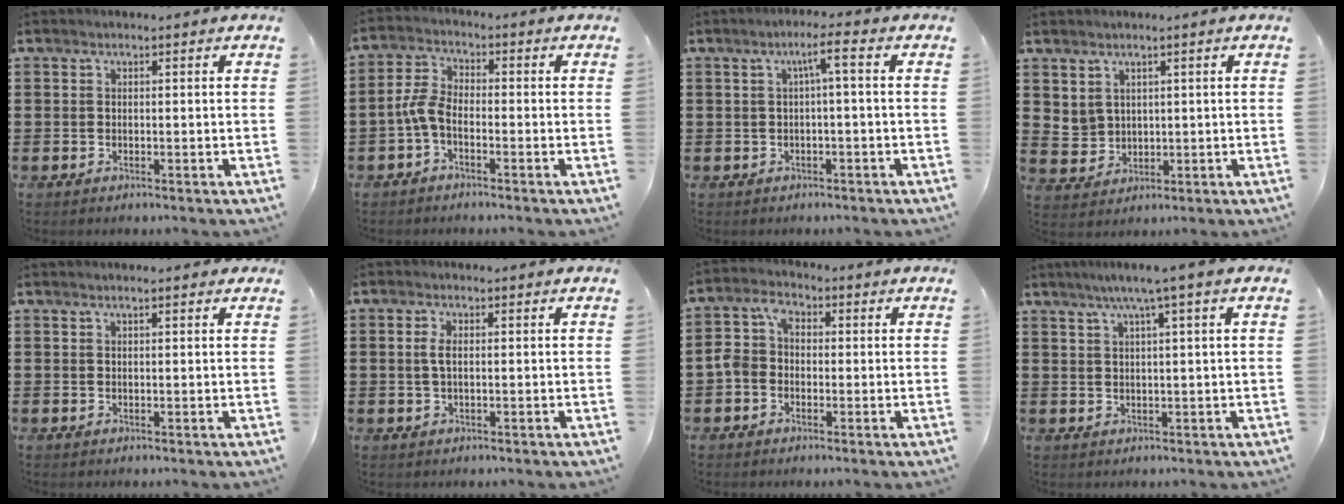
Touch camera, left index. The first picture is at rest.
{"total": 4.4, "force": [-1.9, 2.1, 3.4], "torque": [-0.086, 0.005, -0.043]}
{"total": 3.6, "force": [0.0, 0.1, 3.6], "torque": [-0.071, 0.008, -0.007]}
{"total": 3.1, "force": [1.9, 2.4, 0.6], "torque": [-0.024, 0.004, 0.037]}
{"total": 1.1, "force": [0.8, 0.1, 0.8], "torque": [-0.016, 0.001, 0.015]}
{"total": 2.4, "force": [0.3, 1.0, 2.2], "torque": [-0.053, 0.000, 0.002]}
{"total": 4.3, "force": [-0.7, 3.4, 2.5], "torque": [-0.071, 0.012, -0.021]}
{"total": 4.1, "force": [2.0, -0.7, 3.5], "torque": [-0.071, -0.001, 0.032]}